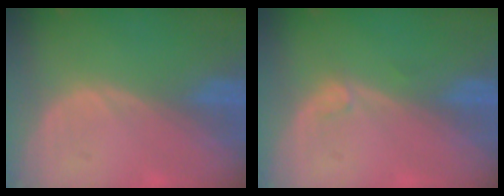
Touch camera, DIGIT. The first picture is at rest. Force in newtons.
{"total": 0.8, "press": 0.7, "slide": 0.1}